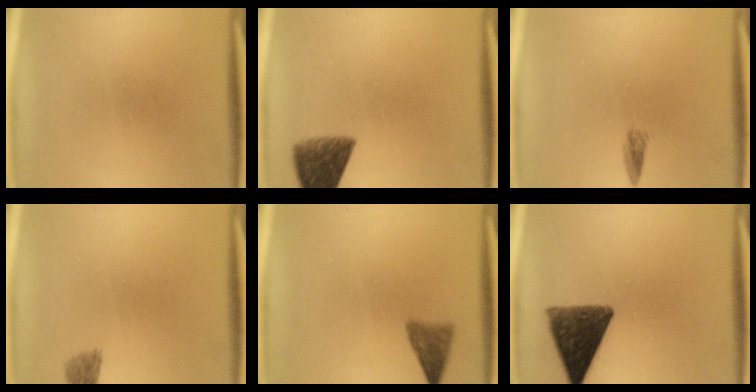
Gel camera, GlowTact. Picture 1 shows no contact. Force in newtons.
{"total": 7.4}
{"total": 1.3}
{"total": 1.9}
{"total": 2.9}
{"total": 11.2}